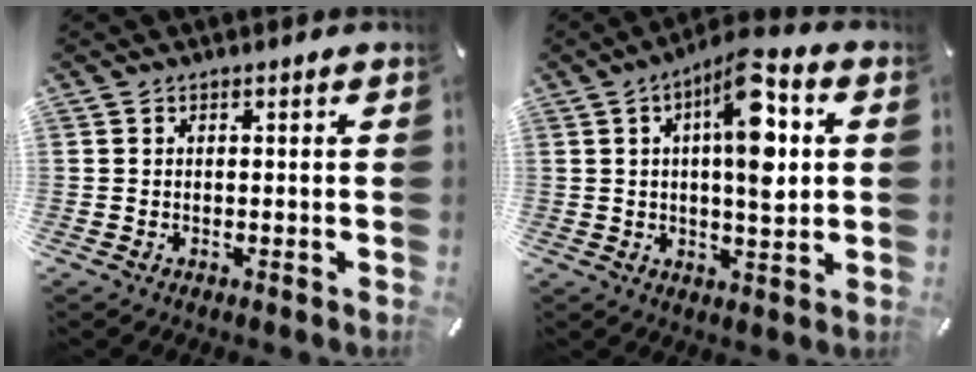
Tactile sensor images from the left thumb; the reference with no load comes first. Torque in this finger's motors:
{"motor_torque": [0.69, 0.62, 0.43, 0.00, 0.15]}